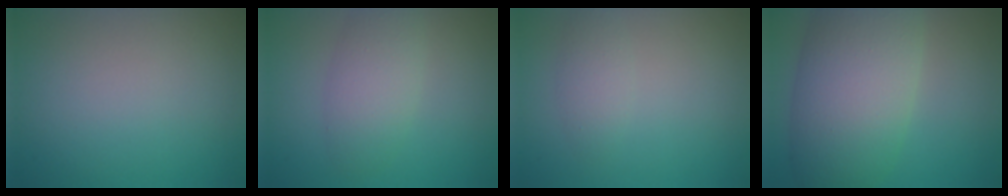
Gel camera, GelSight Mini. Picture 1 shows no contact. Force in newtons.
{"total": 3.5, "press": 3.5, "slide": 0.1}
{"total": 1.6, "press": 1.6, "slide": 0.1}
{"total": 10.1, "press": 10.0, "slide": 0.5}